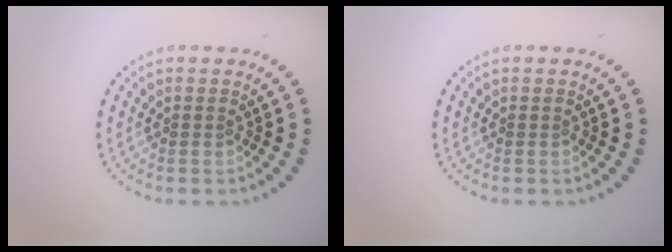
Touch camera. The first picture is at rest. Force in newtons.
{"total": 0.0}